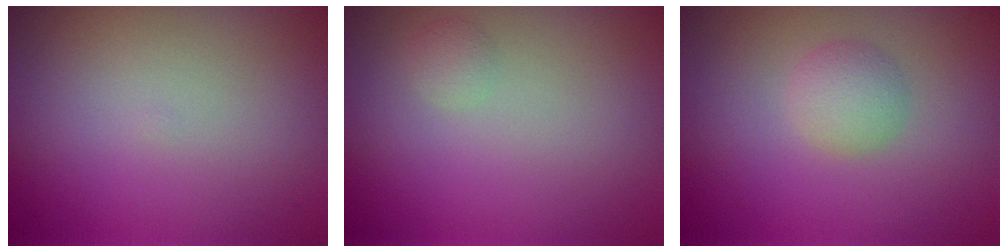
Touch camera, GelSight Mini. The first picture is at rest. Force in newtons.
{"total": 0.8, "press": 0.8, "slide": 0.0}
{"total": 2.0, "press": 2.0, "slide": 0.0}